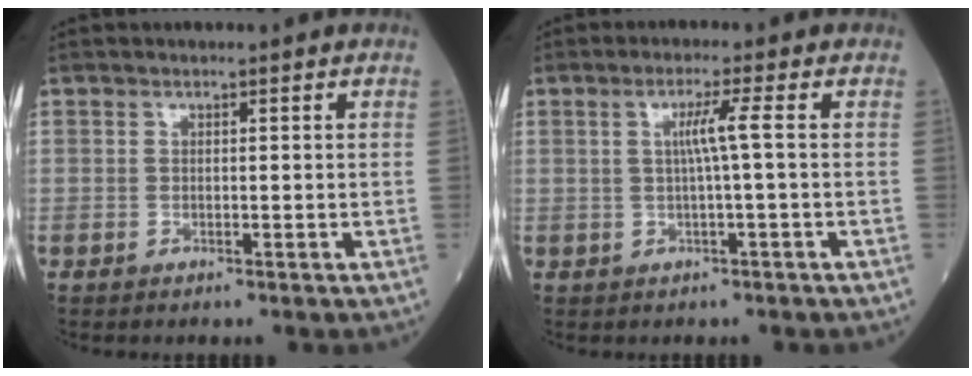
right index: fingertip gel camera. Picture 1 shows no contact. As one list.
[{"total": 3.3, "force": [0.2, -0.9, 3.2], "torque": [-0.061, 0.003, 0.004]}]